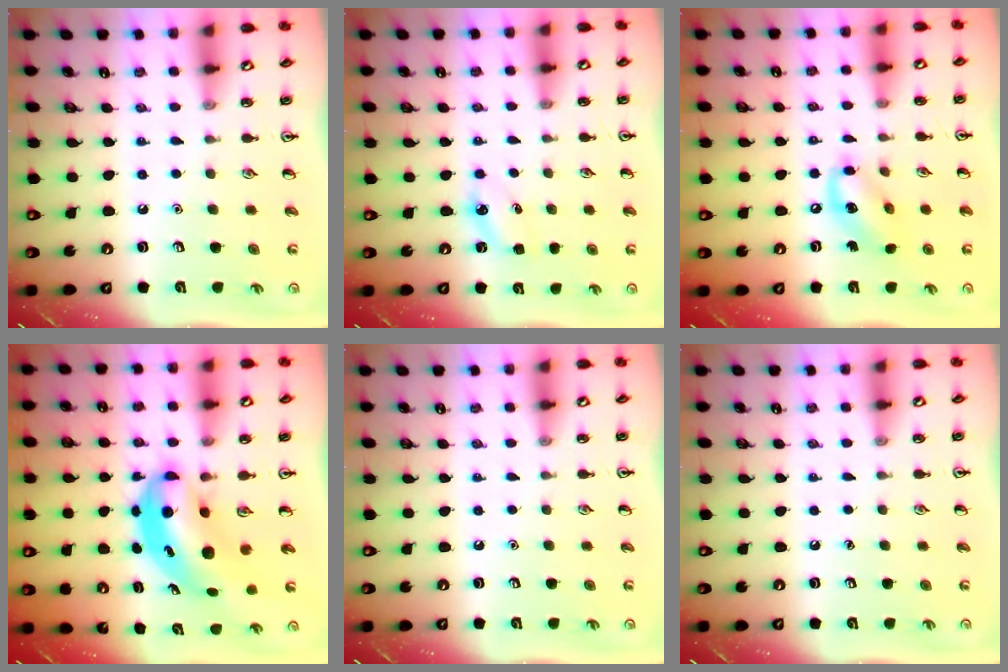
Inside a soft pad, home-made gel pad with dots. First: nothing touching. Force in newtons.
{"total": 4.6, "press": 4.4, "slide": 1.4}
{"total": 10.1, "press": 9.9, "slide": 1.9}
{"total": 7.7, "press": 7.5, "slide": 2.0}
{"total": 0.0}
{"total": 0.0}